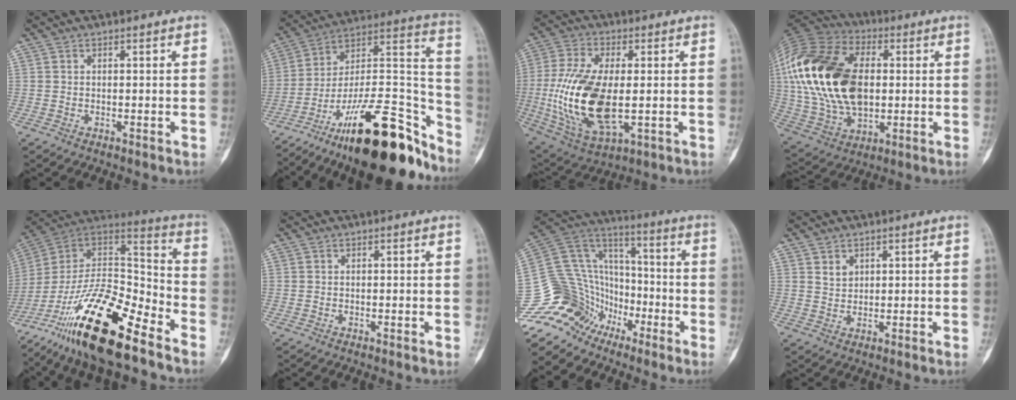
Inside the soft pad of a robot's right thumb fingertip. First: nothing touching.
{"total": 29.4, "force": [-19.7, 9.5, 19.7], "torque": [-0.219, 0.109, -0.316]}
{"total": 18.9, "force": [-1.6, 9.2, 16.5], "torque": [-0.342, -0.009, -0.016]}
{"total": 26.6, "force": [2.2, 16.4, 20.9], "torque": [-0.419, -0.006, 0.040]}
{"total": 25.9, "force": [-16.2, 8.2, 18.5], "torque": [-0.334, 0.071, -0.279]}
{"total": 0.0}
{"total": 18.5, "force": [-13.2, 12.2, 4.6], "torque": [-0.086, 0.111, -0.252]}
{"total": 2.2, "force": [1.2, 1.6, 0.9], "torque": [-0.008, -0.010, 0.025]}